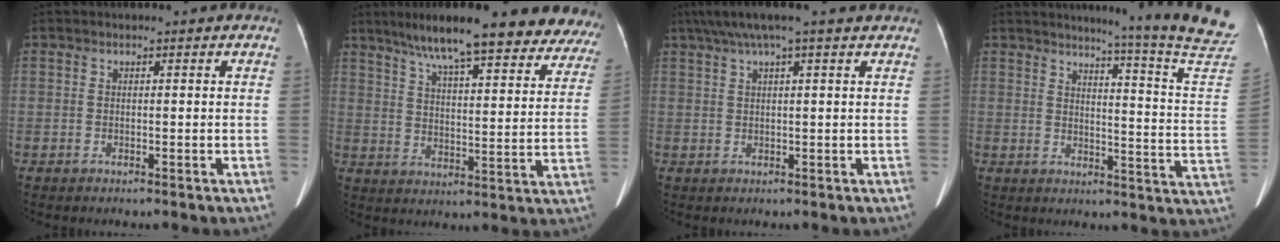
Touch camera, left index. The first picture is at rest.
{"total": 26.0, "force": [21.7, 4.7, 13.5], "torque": [-0.195, -0.005, 0.271]}
{"total": 10.1, "force": [8.0, 0.1, 6.1], "torque": [-0.106, 0.049, 0.109]}
{"total": 19.3, "force": [17.4, -3.3, 7.7], "torque": [-0.113, -0.134, 0.192]}